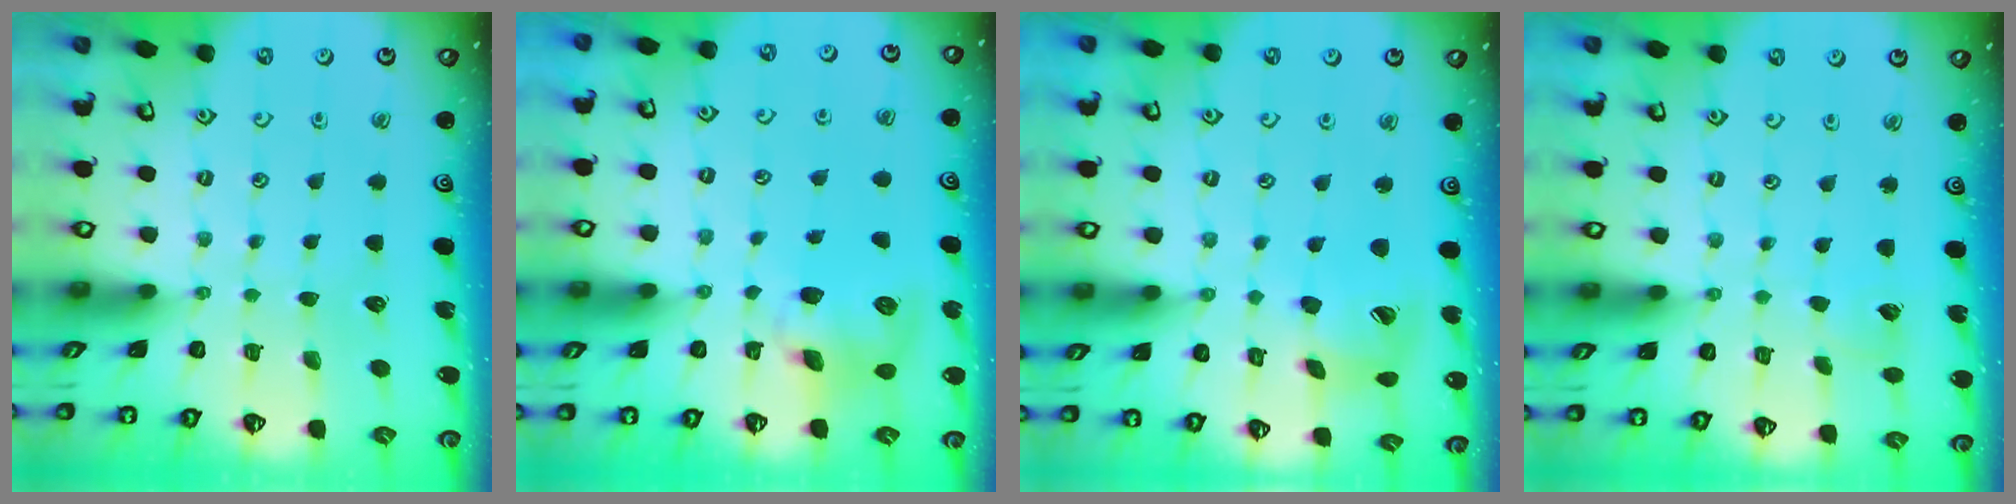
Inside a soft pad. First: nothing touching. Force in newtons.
{"total": 9.5, "press": 9.4, "slide": 0.6}
{"total": 15.2, "press": 15.0, "slide": 2.2}
{"total": 4.8, "press": 4.8, "slide": 0.4}